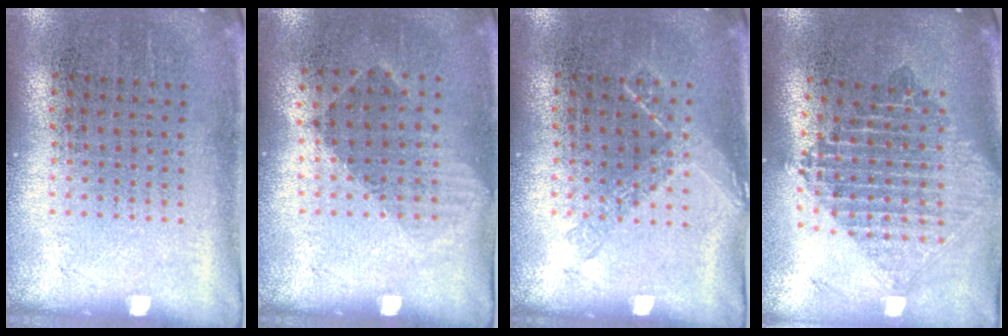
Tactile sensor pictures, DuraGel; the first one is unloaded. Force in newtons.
{"total": 1.0, "press": 0.7, "slide": 0.6}
{"total": 1.0, "press": 0.9, "slide": 0.3}
{"total": 2.2, "press": 1.7, "slide": 1.4}